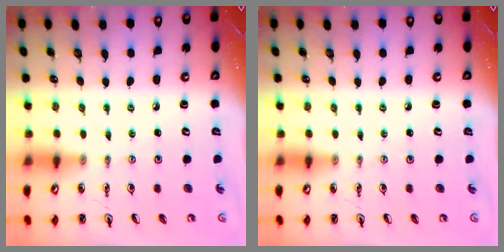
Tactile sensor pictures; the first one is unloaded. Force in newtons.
{"total": 0.0}